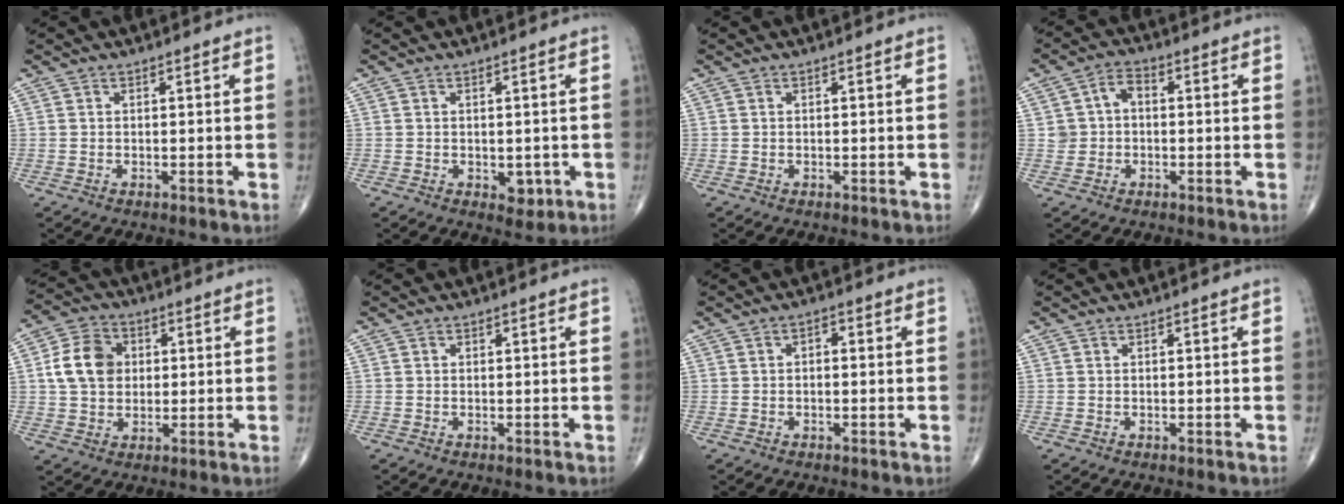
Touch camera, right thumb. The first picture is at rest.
{"total": 2.8, "force": [-0.7, 1.9, 2.0], "torque": [-0.007, 0.000, -0.004]}
{"total": 0.0}
{"total": 4.6, "force": [0.2, 3.8, 2.7], "torque": [-0.032, 0.018, -0.003]}
{"total": 10.3, "force": [1.3, 8.4, 5.8], "torque": [-0.084, 0.008, 0.017]}
{"total": 0.0}
{"total": 1.5, "force": [0.1, 0.9, 1.2], "torque": [-0.012, 0.007, -0.005]}
{"total": 0.0}